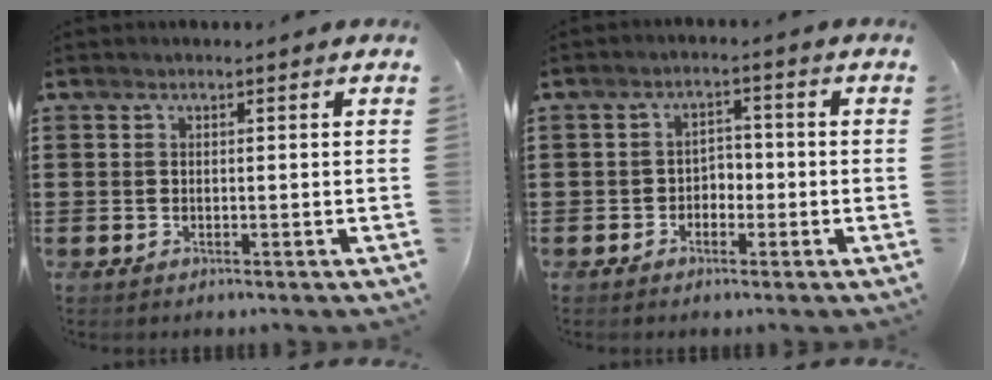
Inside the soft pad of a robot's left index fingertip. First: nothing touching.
{"total": 2.4, "force": [-1.5, 1.7, 0.9], "torque": [-0.023, 0.007, -0.035]}